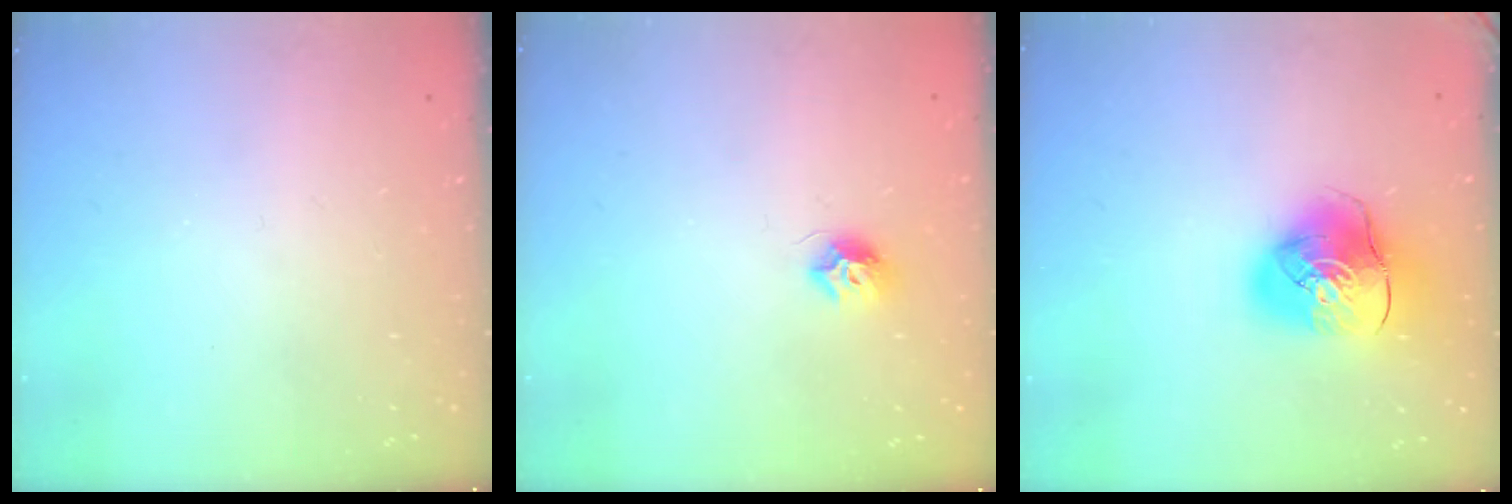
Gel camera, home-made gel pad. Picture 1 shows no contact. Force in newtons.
{"total": 7.4, "press": 7.4, "slide": 0.3}
{"total": 13.0, "press": 12.9, "slide": 1.8}